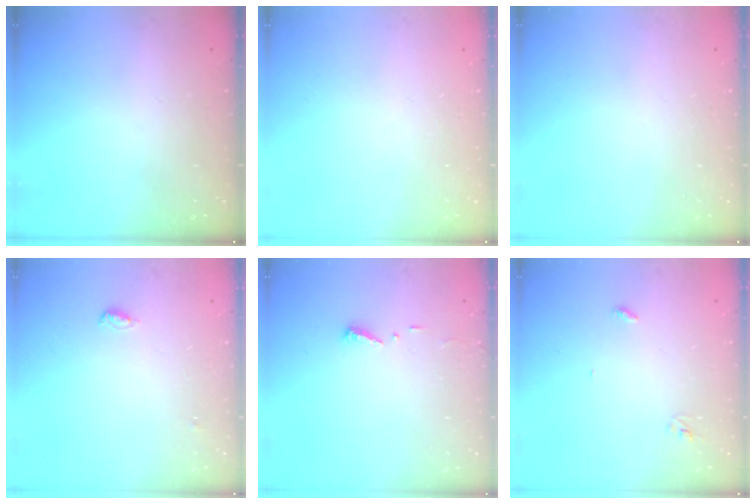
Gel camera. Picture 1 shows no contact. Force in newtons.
{"total": 0.0}
{"total": 0.0}
{"total": 4.0, "press": 3.8, "slide": 1.1}
{"total": 3.7, "press": 3.7, "slide": 0.2}
{"total": 2.8, "press": 2.8, "slide": 0.2}